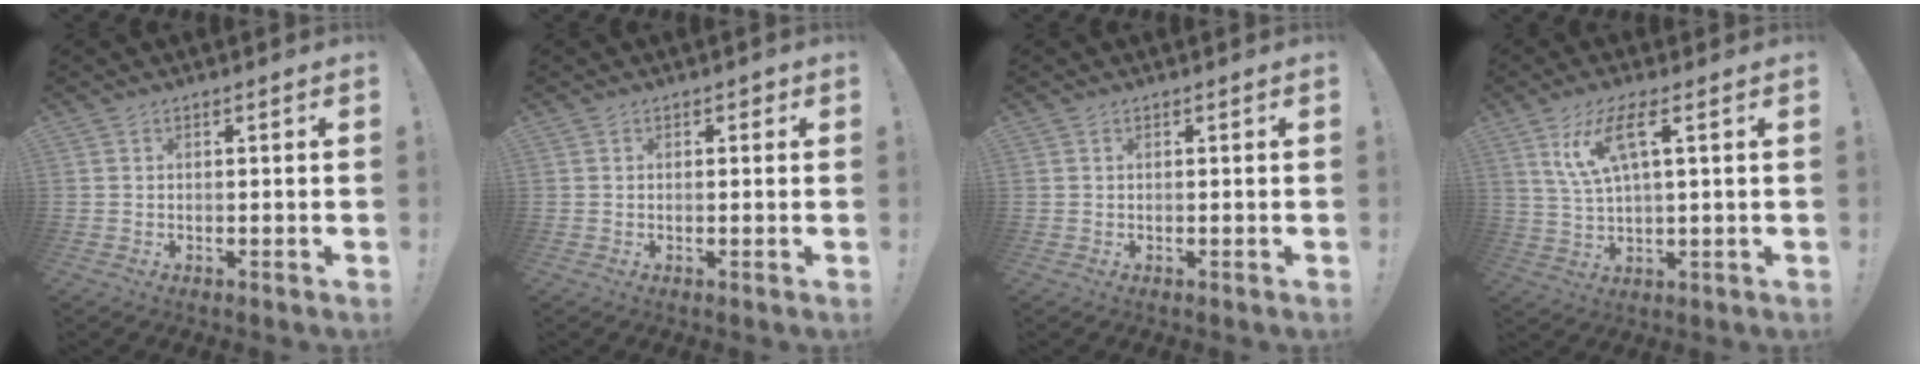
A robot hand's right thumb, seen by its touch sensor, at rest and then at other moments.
{"total": 0.9, "force": [0.1, 0.8, 0.3], "torque": [0.010, -0.002, -0.002]}
{"total": 0.0}
{"total": 9.9, "force": [4.2, 2.6, 8.6], "torque": [-0.158, -0.006, 0.076]}